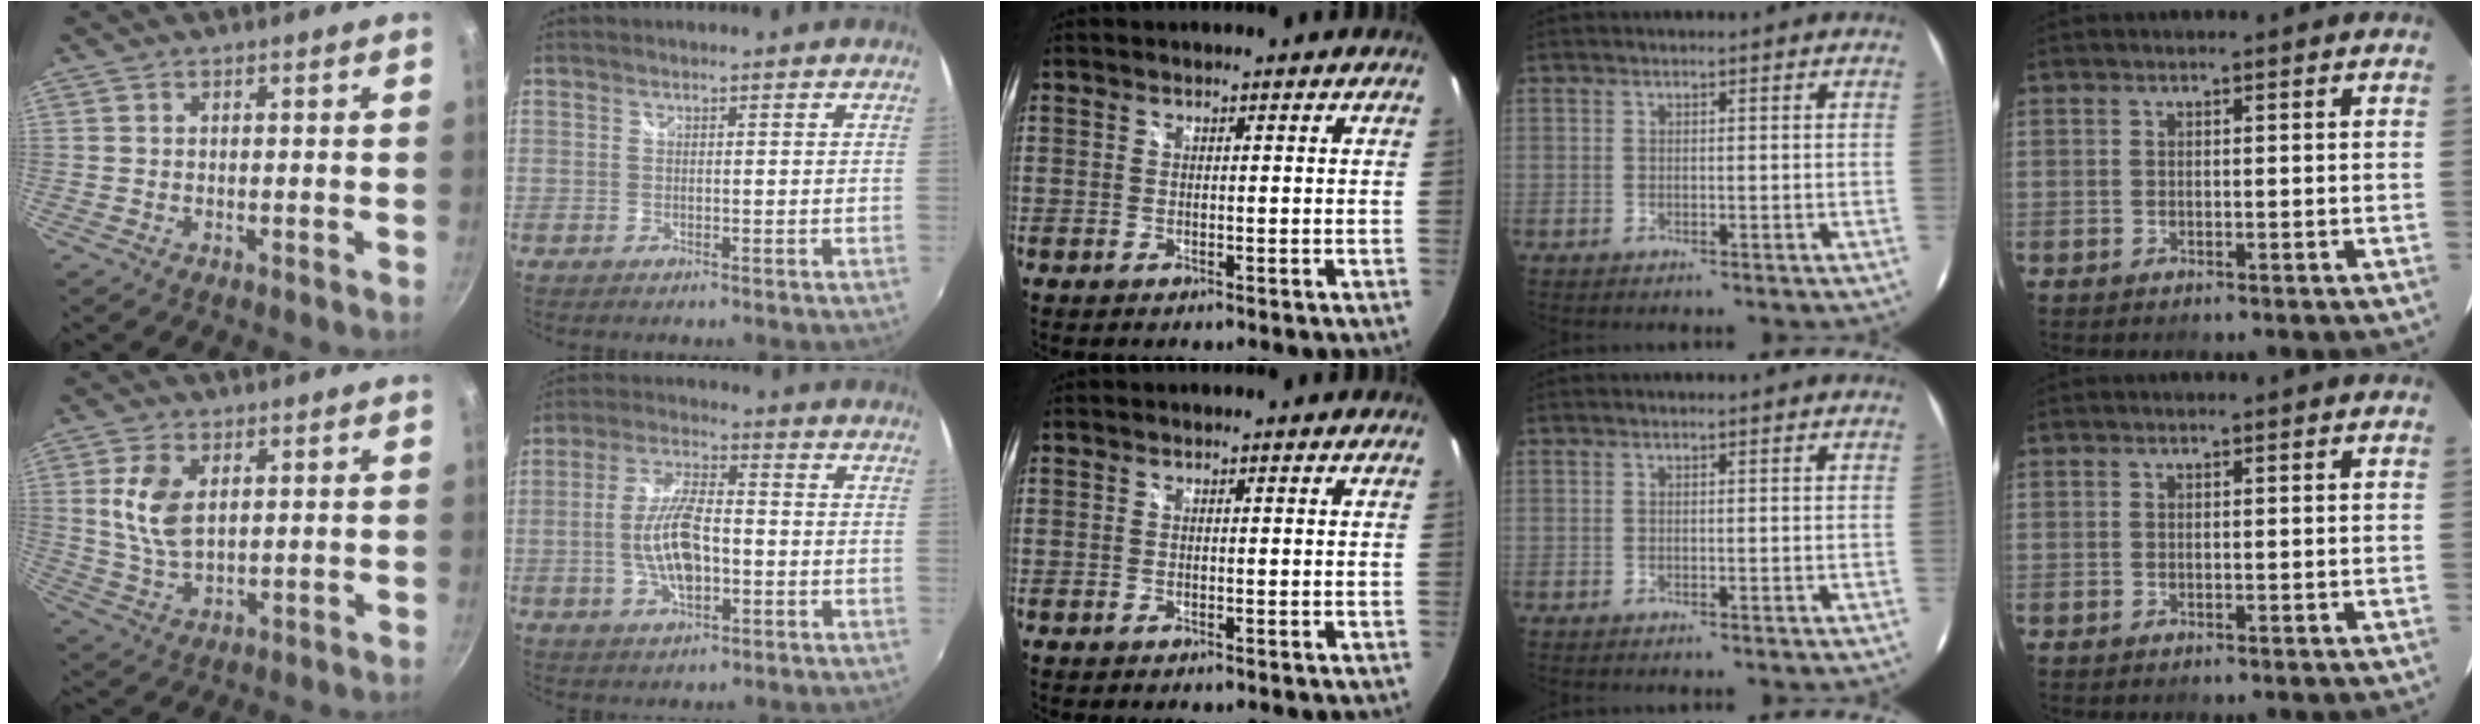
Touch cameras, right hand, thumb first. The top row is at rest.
{"thumb": {"total": 8.5, "force": [2.2, 4.8, 6.6], "torque": [-0.130, -0.013, 0.046]}, "index": {"total": 10.6, "force": [-2.1, 4.2, 9.5], "torque": [-0.192, 0.004, -0.037]}}